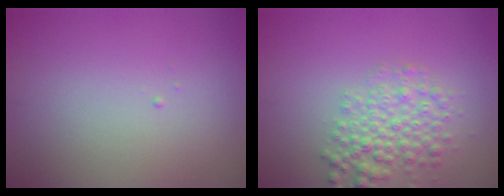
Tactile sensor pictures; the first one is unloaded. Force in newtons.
{"total": 4.0, "press": 4.0, "slide": 0.2}